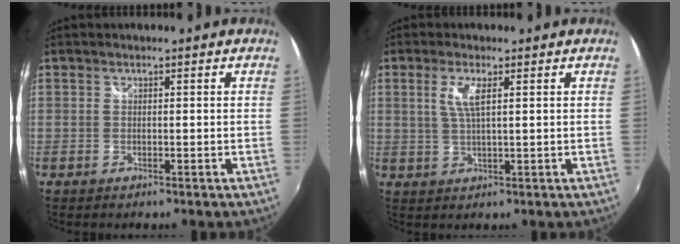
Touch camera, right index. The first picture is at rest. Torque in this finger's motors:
{"motor_torque": [0.14, 0.00, 0.18, 0.08]}